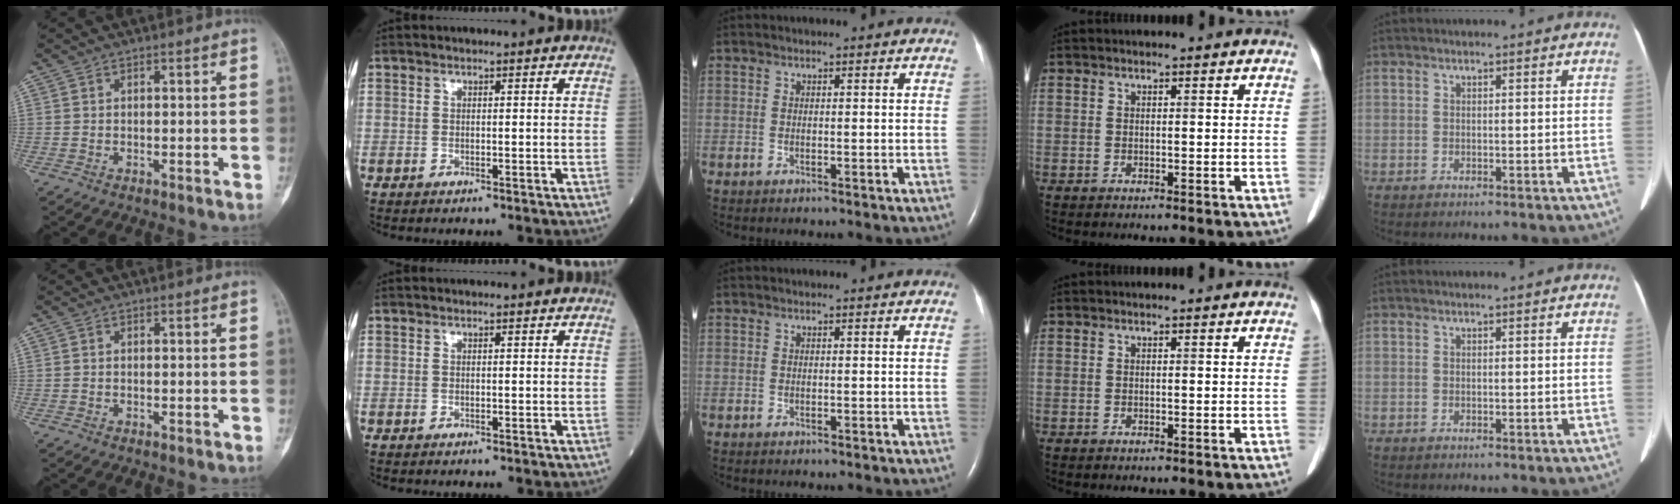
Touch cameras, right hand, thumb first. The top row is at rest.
{}